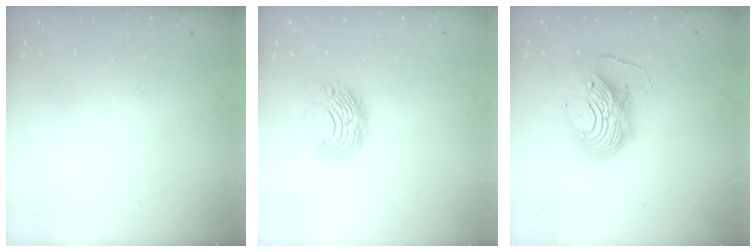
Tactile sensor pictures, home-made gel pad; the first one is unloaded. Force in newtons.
{"total": 8.6, "press": 8.6, "slide": 0.5}
{"total": 12.9, "press": 12.8, "slide": 1.1}